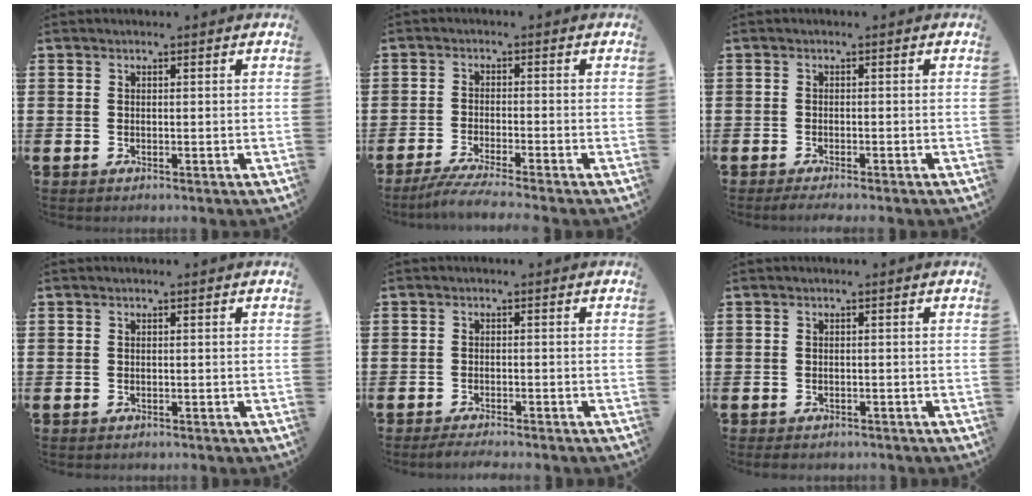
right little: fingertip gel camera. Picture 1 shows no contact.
{"total": 3.4, "force": [-2.6, -0.2, 2.1], "torque": [-0.040, -0.009, -0.048]}
{"total": 0.9, "force": [-0.6, 0.0, 0.6], "torque": [-0.010, -0.001, -0.013]}
{"total": 0.0}
{"total": 1.4, "force": [-1.2, 0.0, 0.6], "torque": [-0.011, 0.002, -0.024]}
{"total": 0.8, "force": [-0.7, 0.2, 0.2], "torque": [-0.007, 0.000, -0.015]}